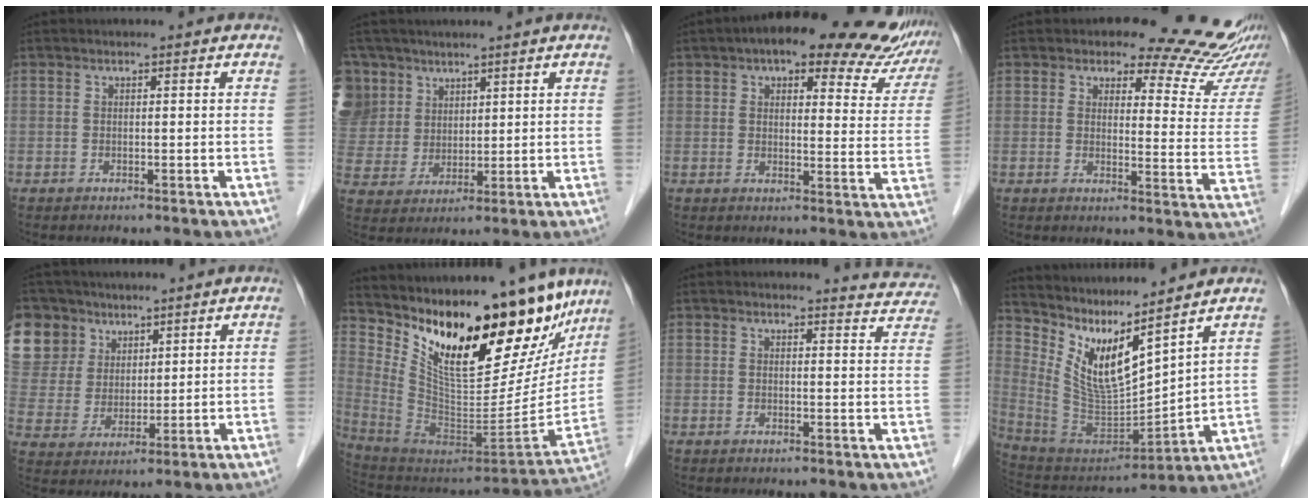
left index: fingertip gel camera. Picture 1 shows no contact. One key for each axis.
{"total": 17.6, "fx": 9.5, "fy": 13.7, "fz": 5.7, "tx": -0.199, "ty": 0.054, "tz": 0.211}
{"total": 17.8, "fx": 14.6, "fy": 5.8, "fz": 8.2, "tx": -0.082, "ty": 0.006, "tz": 0.159}
{"total": 15.6, "fx": 13.5, "fy": 5.0, "fz": 5.8, "tx": -0.036, "ty": -0.059, "tz": 0.126}
{"total": 20.2, "fx": 11.8, "fy": 15.1, "fz": 6.4, "tx": -0.216, "ty": 0.064, "tz": 0.245}
{"total": 26.9, "fx": 19.0, "fy": 9.4, "fz": 16.6, "tx": -0.259, "ty": -0.035, "tz": 0.298}
{"total": 6.2, "fx": 6.1, "fy": 0.6, "fz": -0.1, "tx": 0.010, "ty": -0.031, "tz": 0.044}
{"total": 12.3, "fx": 8.8, "fy": 1.9, "fz": 8.4, "tx": -0.174, "ty": -0.015, "tz": 0.184}